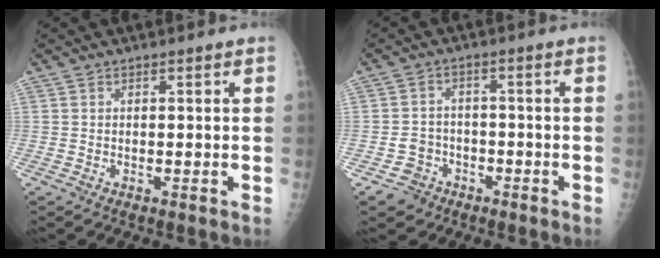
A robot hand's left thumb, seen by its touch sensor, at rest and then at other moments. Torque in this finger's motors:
{"motor_torque": [-0.01, 0.01, 0.04, 0.04, 0.00]}